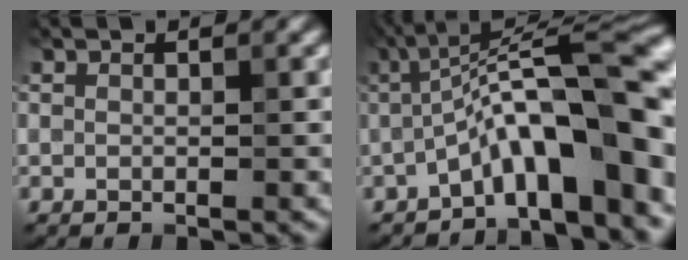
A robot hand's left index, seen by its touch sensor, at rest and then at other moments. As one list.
[{"total": 11.1, "force": [-2.9, 2.7, 10.4], "torque": [-0.153, 0.025, -0.048]}]